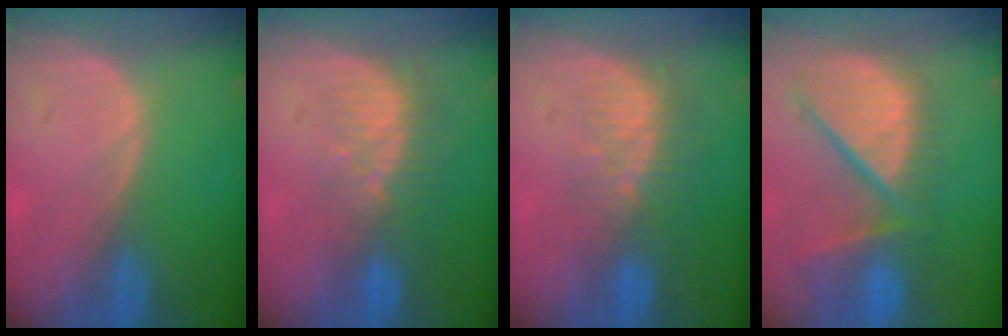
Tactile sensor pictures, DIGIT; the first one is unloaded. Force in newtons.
{"total": 8.2, "press": 7.1, "slide": 4.0}
{"total": 8.2, "press": 7.1, "slide": 4.0}
{"total": 12.3, "press": 10.6, "slide": 6.3}